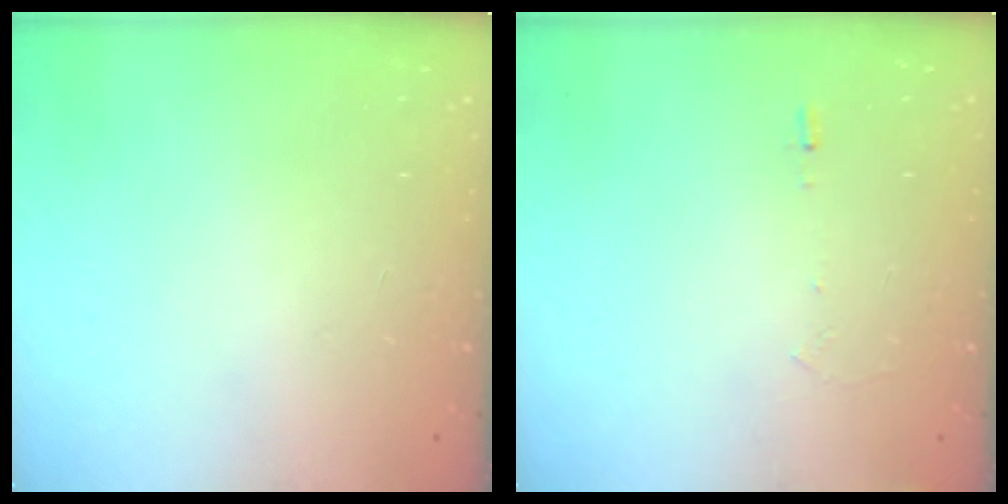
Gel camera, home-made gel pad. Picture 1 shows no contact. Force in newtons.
{"total": 6.4, "press": 6.2, "slide": 1.5}